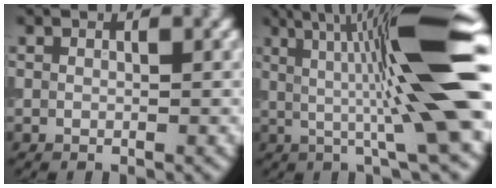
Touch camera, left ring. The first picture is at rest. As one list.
[{"total": 14.0, "force": [1.6, 2.0, 13.8], "torque": [-0.183, 0.014, 0.023]}]